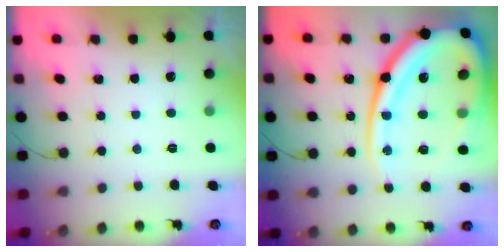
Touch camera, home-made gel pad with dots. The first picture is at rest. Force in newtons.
{"total": 30.1, "press": 29.9, "slide": 3.5}